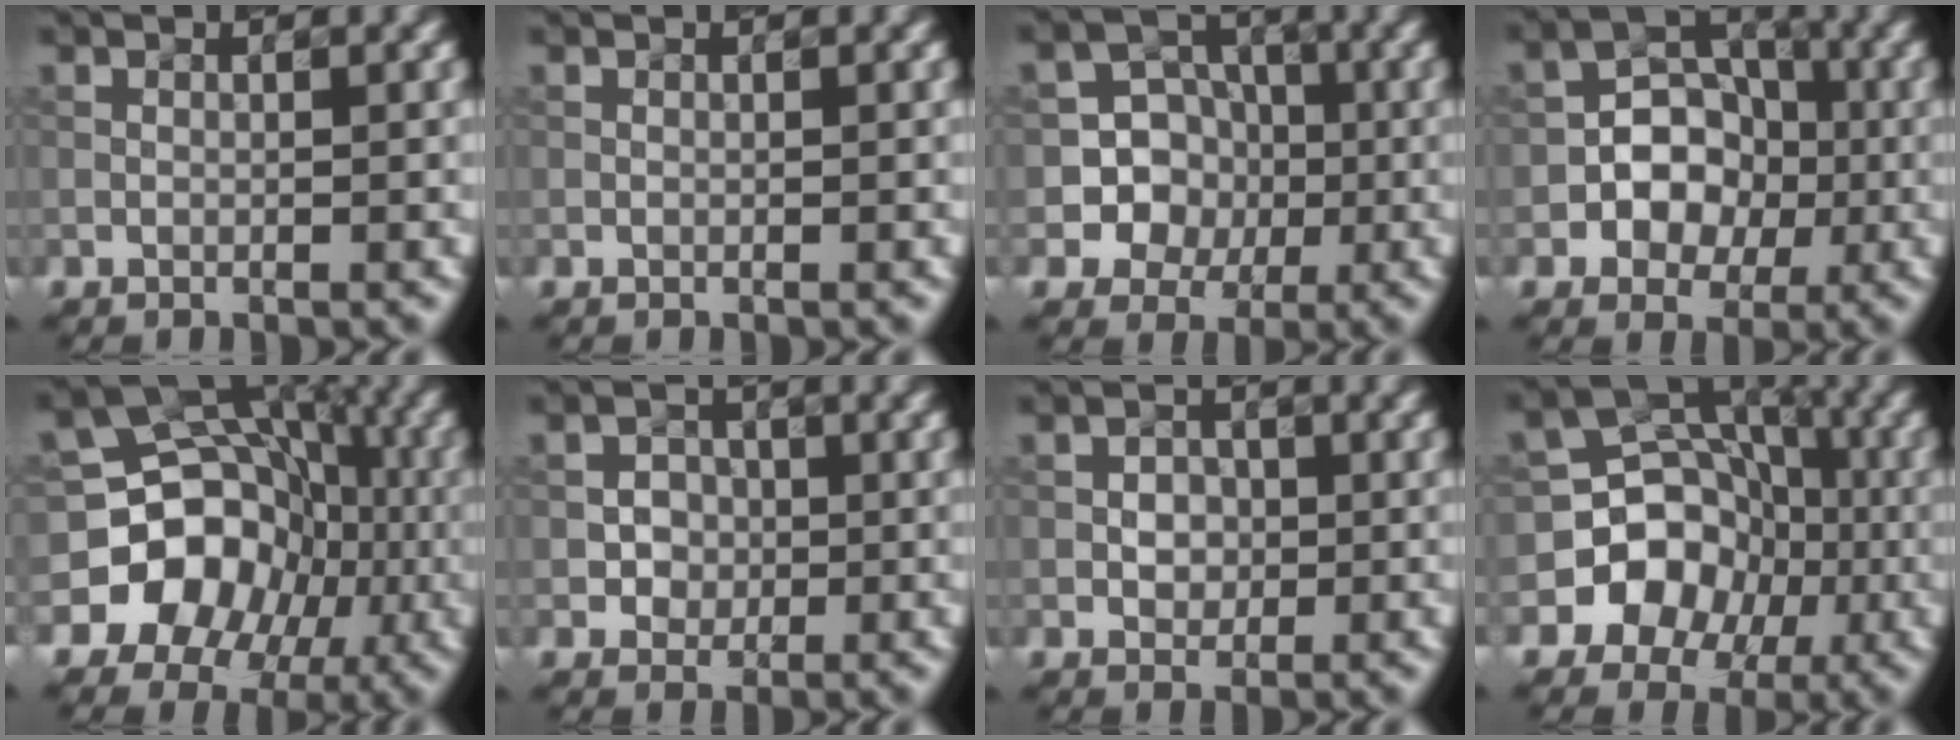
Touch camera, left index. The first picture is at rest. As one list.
[{"total": 0.0}, {"total": 7.2, "force": [-1.3, 6.9, 1.5], "torque": [-0.014, 0.024, -0.041]}, {"total": 4.7, "force": [-1.1, 3.9, 2.4], "torque": [-0.009, 0.006, -0.029]}, {"total": 12.2, "force": [-3.6, 10.6, 4.9], "torque": [-0.068, 0.000, -0.087]}, {"total": 2.0, "force": [-0.3, 1.9, 0.5], "torque": [0.006, -0.003, -0.008]}, {"total": 1.8, "force": [-0.1, 1.6, 0.9], "torque": [-0.014, 0.002, -0.003]}, {"total": 8.3, "force": [-2.6, 7.5, 2.4], "torque": [-0.021, 0.013, -0.071]}]